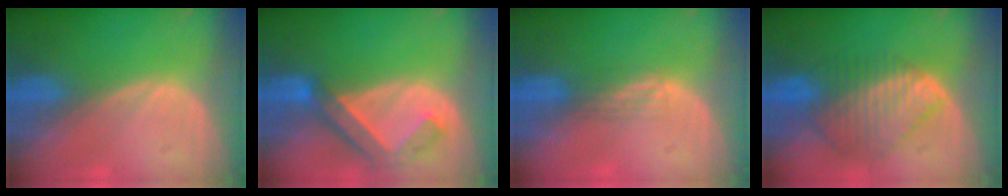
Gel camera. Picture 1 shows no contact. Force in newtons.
{"total": 6.3, "press": 5.9, "slide": 2.2}
{"total": 2.1, "press": 1.6, "slide": 1.3}
{"total": 8.5, "press": 7.6, "slide": 3.9}